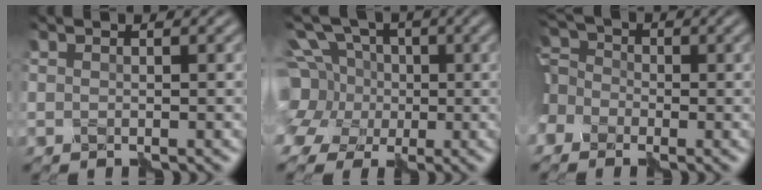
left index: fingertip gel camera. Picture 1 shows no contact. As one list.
[{"total": 12.9, "force": [0.4, 11.4, 6.0], "torque": [-0.167, 0.026, -0.026]}, {"total": 8.1, "force": [-3.2, 6.7, 3.3], "torque": [-0.102, 0.011, -0.084]}]